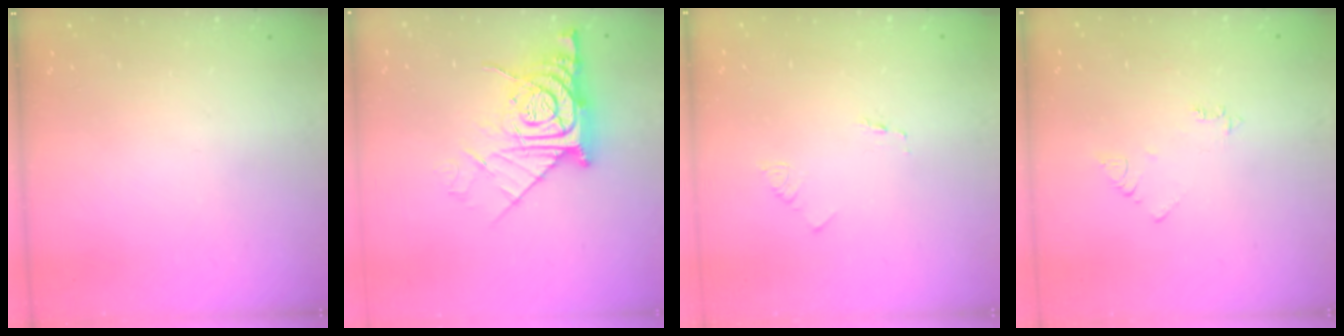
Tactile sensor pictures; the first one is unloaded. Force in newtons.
{"total": 13.8, "press": 13.7, "slide": 1.5}
{"total": 1.6, "press": 1.6, "slide": 0.1}
{"total": 3.9, "press": 3.8, "slide": 0.6}